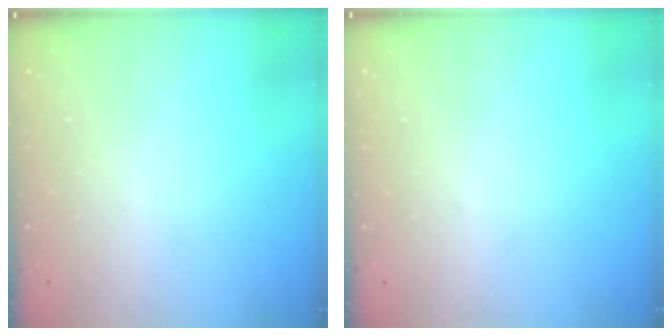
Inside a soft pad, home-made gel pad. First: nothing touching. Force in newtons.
{"total": 0.0}